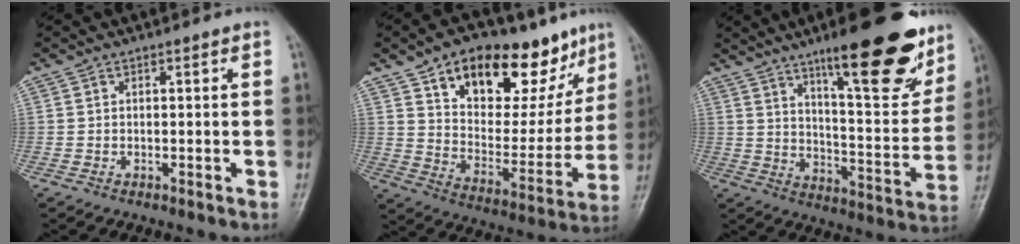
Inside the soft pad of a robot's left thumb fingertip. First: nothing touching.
{"total": 24.5, "force": [14.3, 12.4, 15.6], "torque": [-0.177, -0.037, 0.228]}
{"total": 22.4, "force": [14.1, 5.8, 16.5], "torque": [-0.191, -0.068, 0.212]}